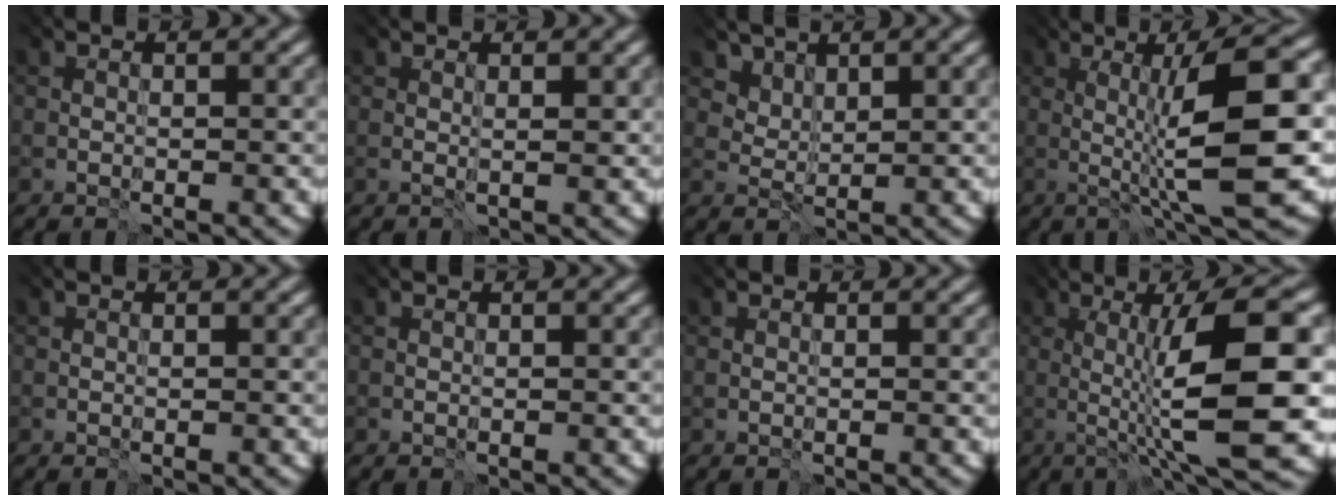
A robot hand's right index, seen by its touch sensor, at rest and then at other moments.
{"total": 1.3, "force": [0.6, 0.6, 1.1], "torque": [-0.005, 0.011, 0.005]}
{"total": 3.0, "force": [2.6, 1.4, 0.6], "torque": [-0.034, -0.014, 0.078]}
{"total": 7.8, "force": [-1.7, -0.1, 7.6], "torque": [-0.111, 0.012, -0.010]}
{"total": 0.0}
{"total": 0.0}
{"total": 0.8, "force": [0.6, 0.4, 0.4], "torque": [-0.005, 0.007, 0.005]}
{"total": 9.5, "force": [-1.7, 0.7, 9.4], "torque": [-0.125, 0.005, -0.010]}